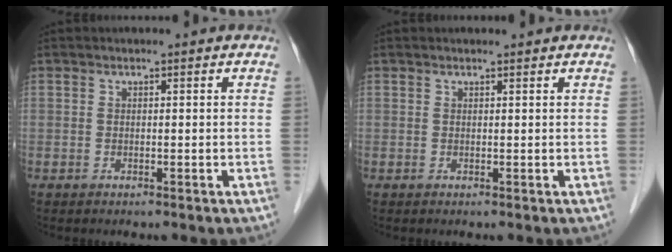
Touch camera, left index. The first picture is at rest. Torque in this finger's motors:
{"motor_torque": [0.19, -0.10, 0.00, -0.01]}